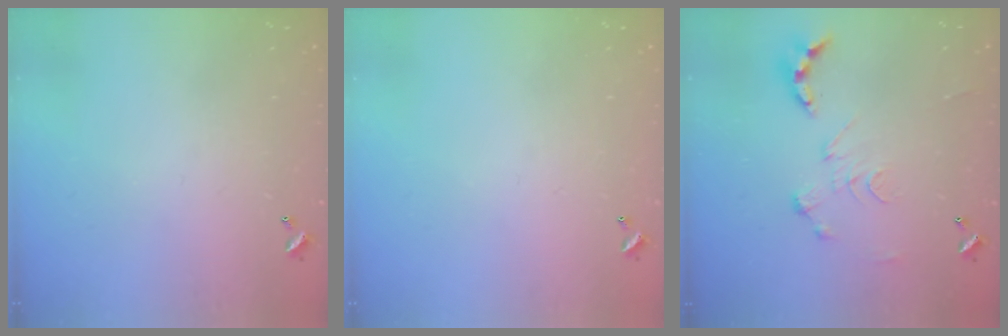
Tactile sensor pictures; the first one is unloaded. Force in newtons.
{"total": 0.0}
{"total": 0.0}